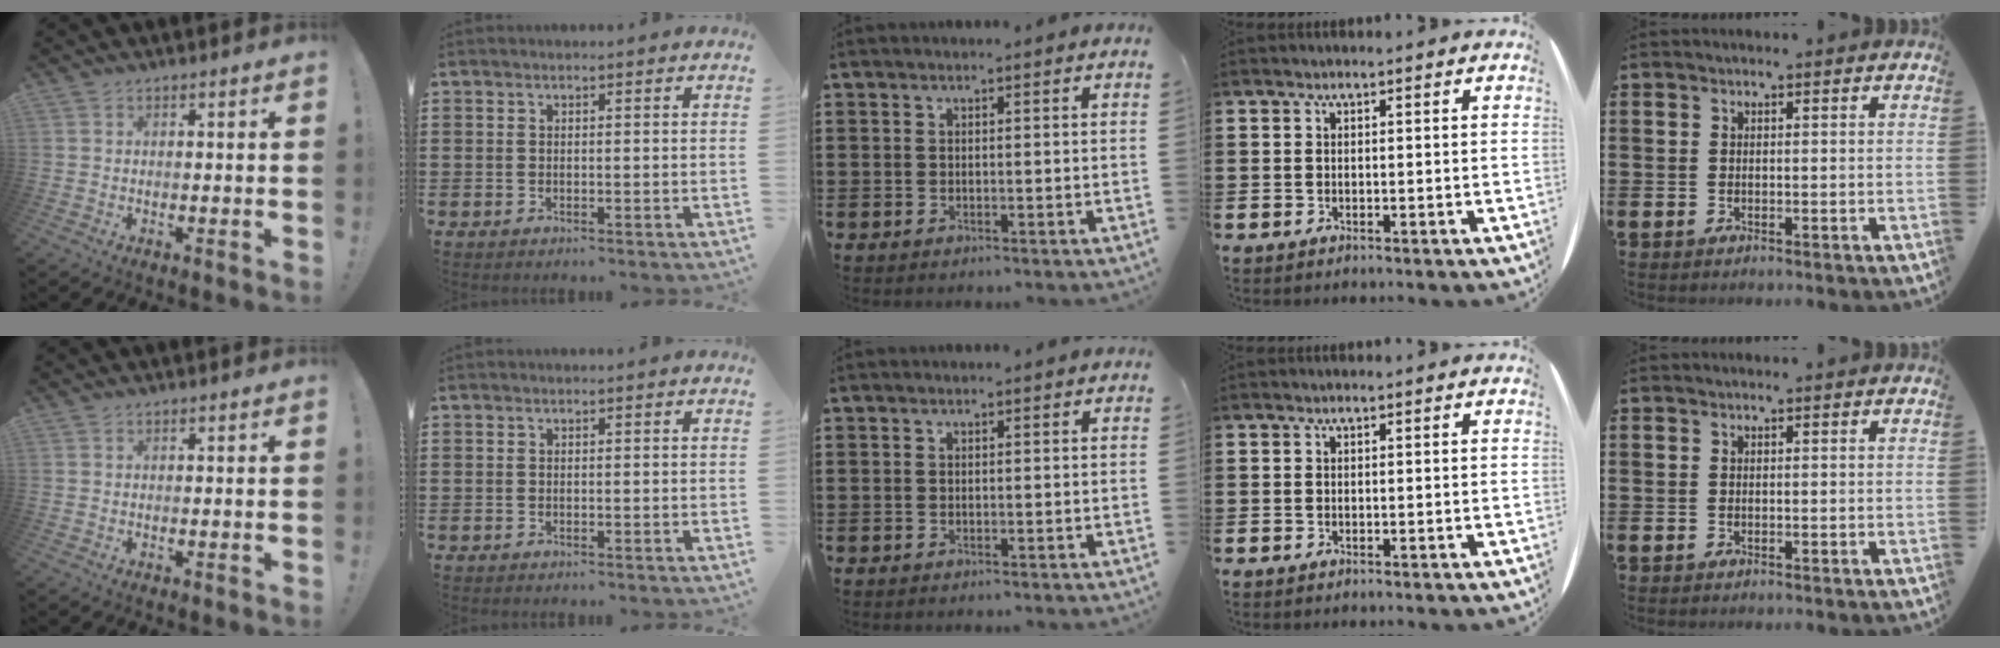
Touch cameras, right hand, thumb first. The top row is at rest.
{}